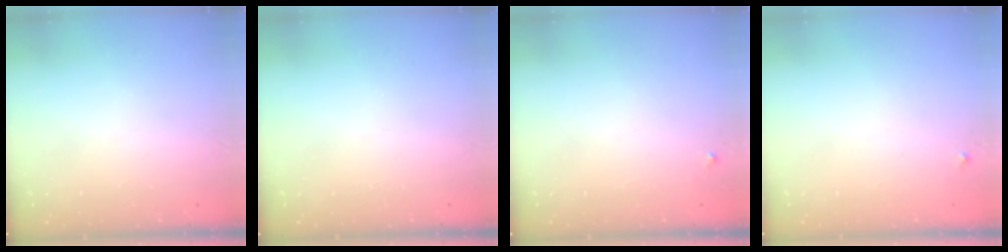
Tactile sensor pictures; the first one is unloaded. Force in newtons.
{"total": 0.0}
{"total": 2.3, "press": 2.3, "slide": 0.2}
{"total": 2.3, "press": 2.3, "slide": 0.2}